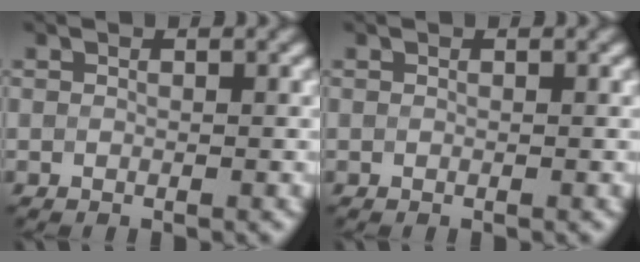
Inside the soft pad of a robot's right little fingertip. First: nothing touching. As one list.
[{"total": 0.0}]